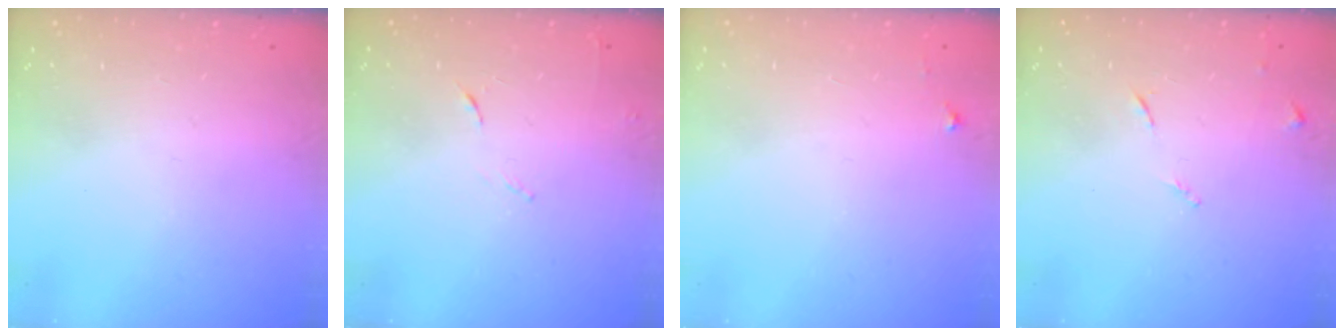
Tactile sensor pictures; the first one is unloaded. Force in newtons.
{"total": 4.8, "press": 4.7, "slide": 0.8}
{"total": 3.9, "press": 3.9, "slide": 0.4}
{"total": 6.3, "press": 6.3, "slide": 0.6}